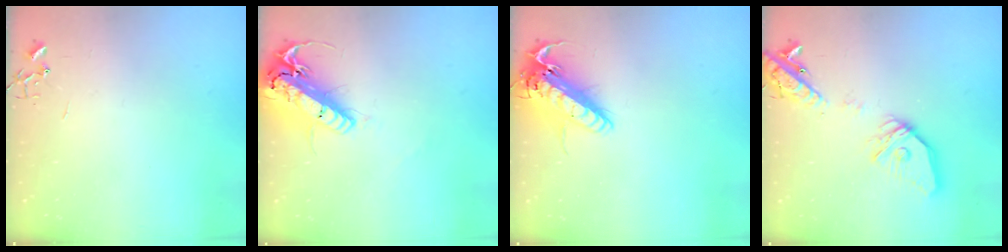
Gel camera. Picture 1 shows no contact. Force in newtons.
{"total": 20.0, "press": 19.6, "slide": 4.1}
{"total": 17.8, "press": 17.5, "slide": 3.3}
{"total": 18.6, "press": 18.3, "slide": 3.1}